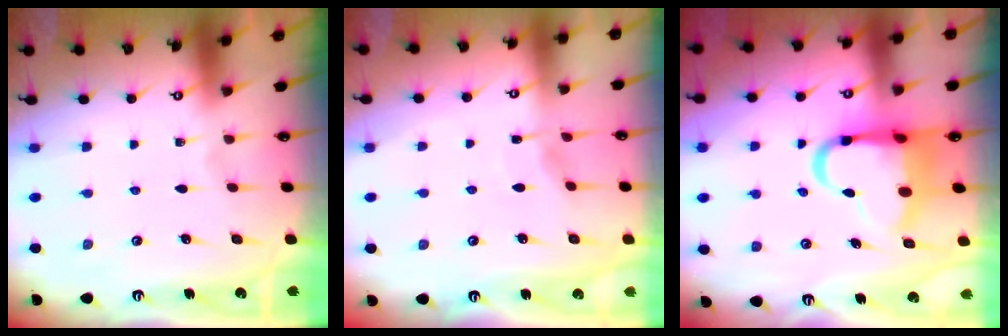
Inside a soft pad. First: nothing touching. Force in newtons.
{"total": 3.0, "press": 2.9, "slide": 0.6}
{"total": 12.0, "press": 11.7, "slide": 2.7}